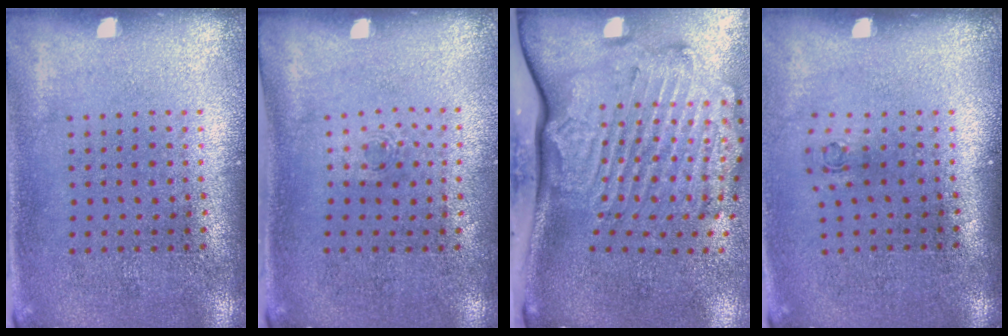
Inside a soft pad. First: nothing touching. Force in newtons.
{"total": 0.5, "press": 0.3, "slide": 0.4}
{"total": 3.6, "press": 2.5, "slide": 2.6}
{"total": 0.6, "press": 0.3, "slide": 0.5}